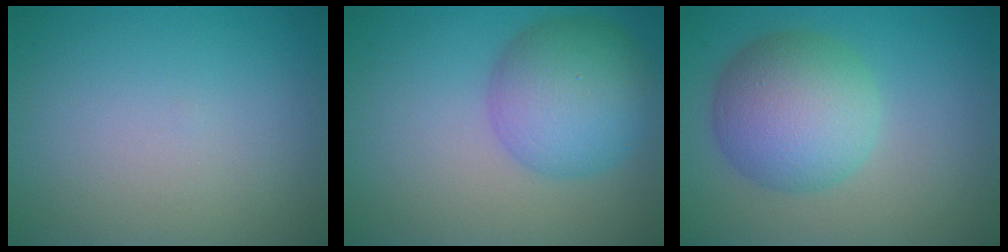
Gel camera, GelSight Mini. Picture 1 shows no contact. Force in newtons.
{"total": 6.9, "press": 6.9, "slide": 0.3}
{"total": 7.1, "press": 7.1, "slide": 0.1}